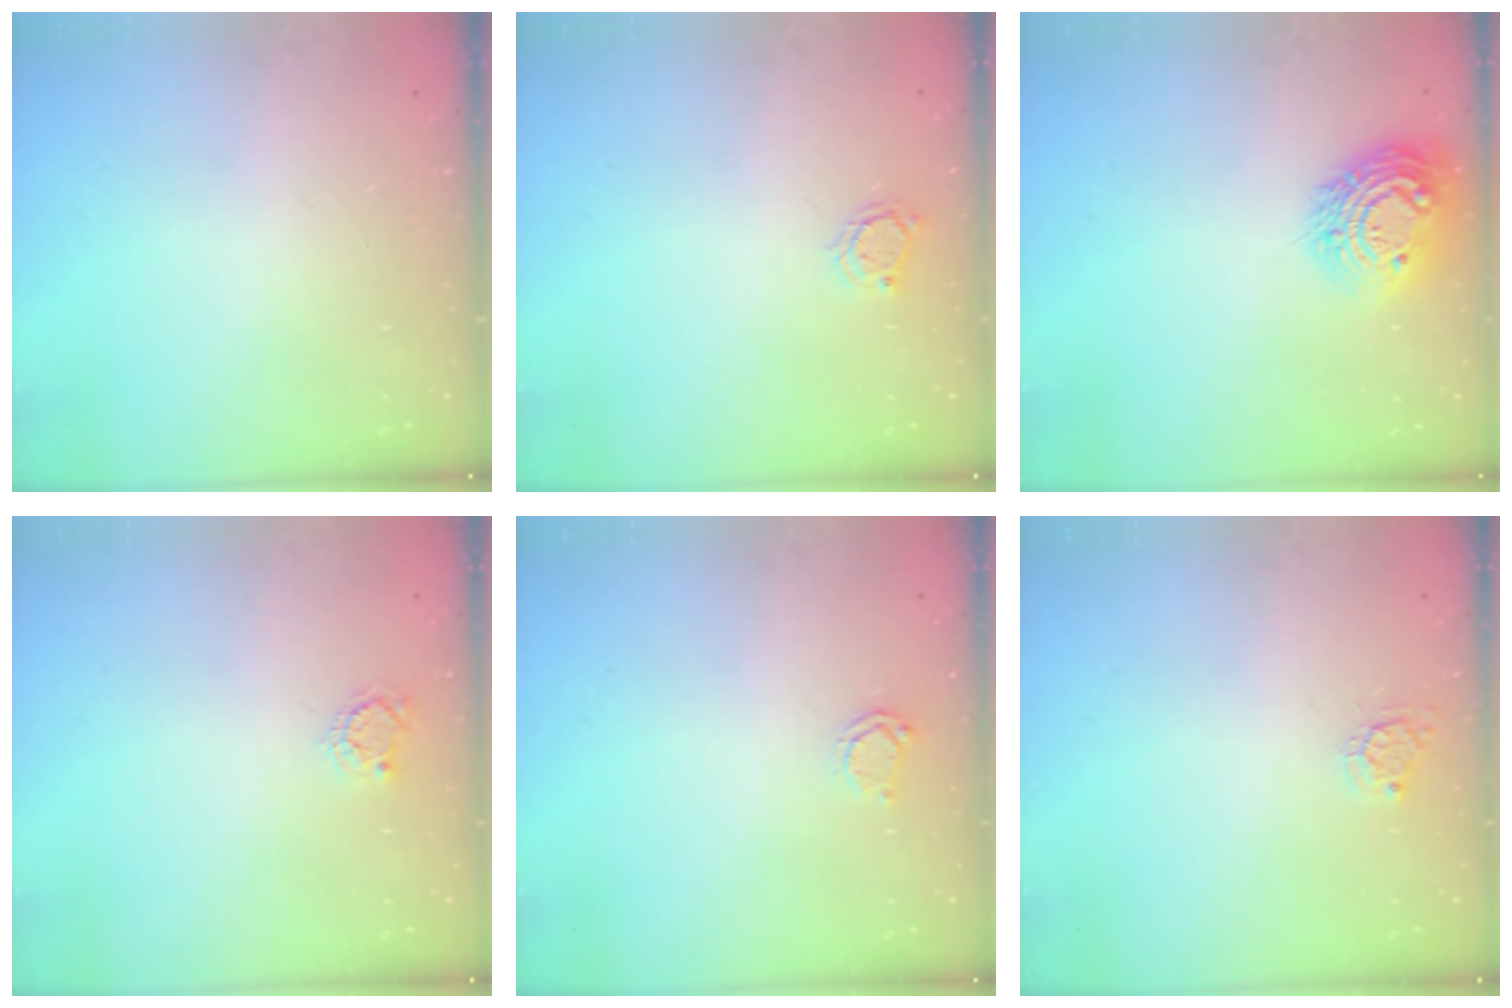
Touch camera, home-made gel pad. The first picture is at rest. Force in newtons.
{"total": 4.0, "press": 4.0, "slide": 0.5}
{"total": 14.2, "press": 14.2, "slide": 1.0}
{"total": 3.8, "press": 3.8, "slide": 0.4}
{"total": 3.8, "press": 3.8, "slide": 0.5}
{"total": 3.9, "press": 3.9, "slide": 0.3}